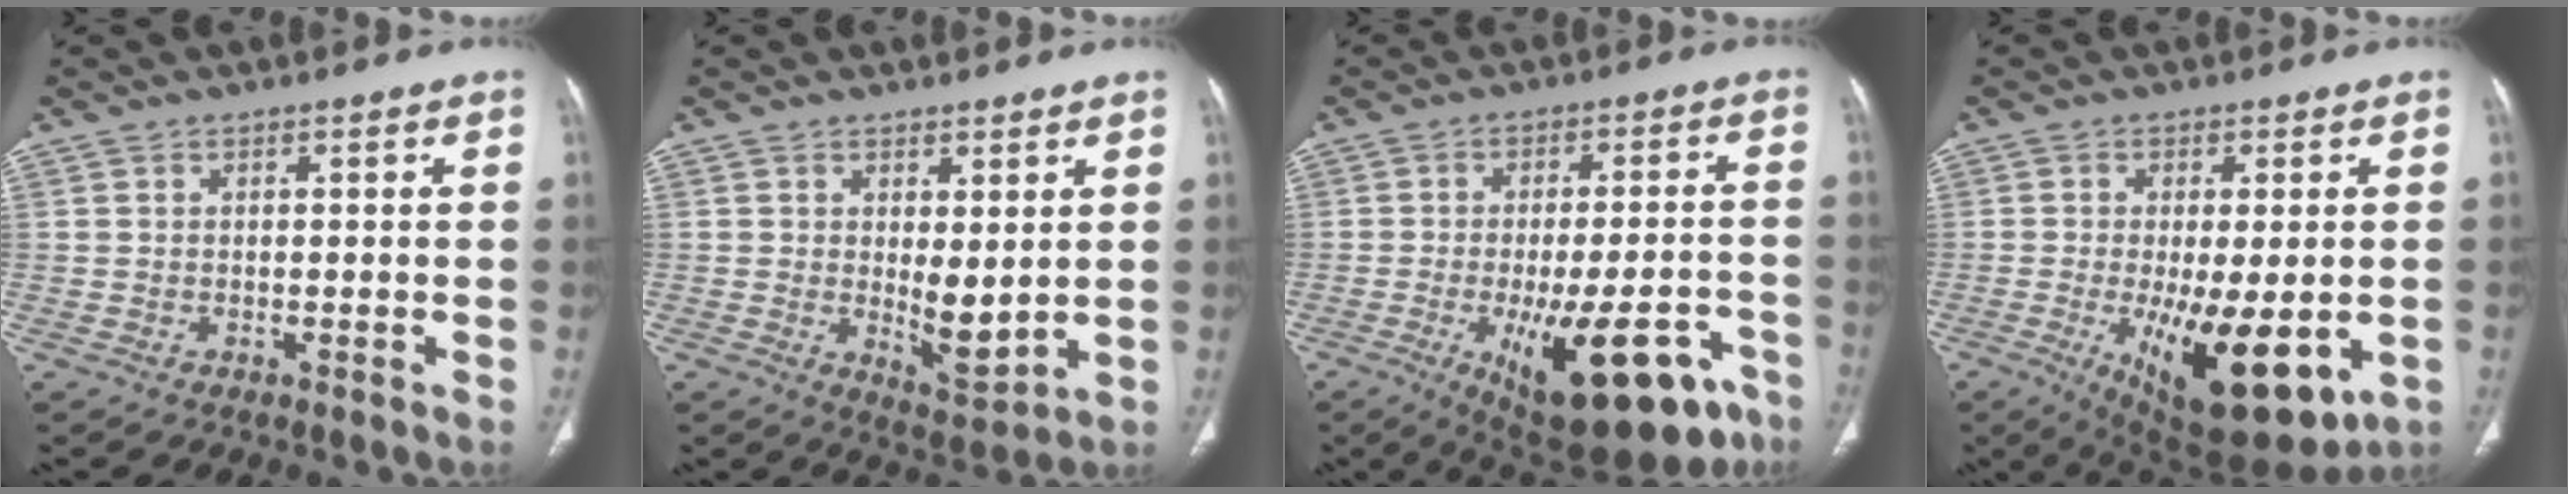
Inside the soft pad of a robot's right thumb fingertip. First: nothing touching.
{"total": 6.3, "force": [0.6, 2.6, 5.7], "torque": [-0.078, -0.023, 0.022]}
{"total": 21.3, "force": [-10.2, 8.3, 16.7], "torque": [-0.188, 0.031, -0.130]}
{"total": 17.2, "force": [-4.8, 6.7, 15.1], "torque": [-0.215, -0.022, -0.052]}